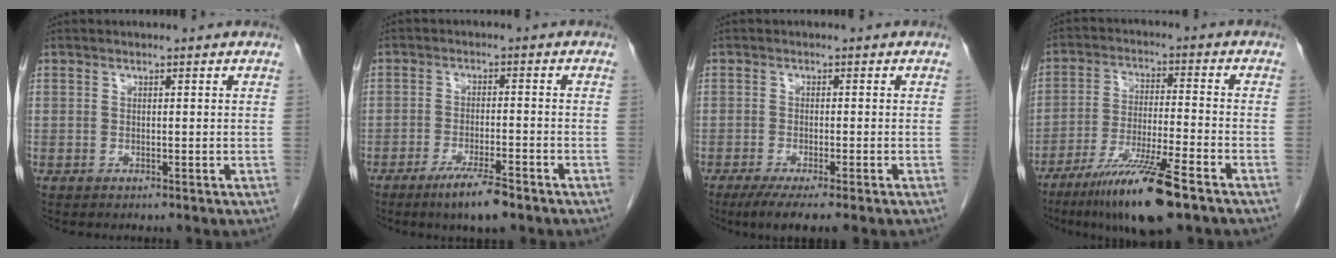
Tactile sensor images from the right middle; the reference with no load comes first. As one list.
[{"total": 6.2, "force": [-4.3, 0.5, 4.4], "torque": [-0.084, -0.011, -0.073]}, {"total": 5.8, "force": [-4.1, 0.1, 4.1], "torque": [-0.060, -0.014, -0.064]}, {"total": 12.8, "force": [-8.4, 0.7, 9.6], "torque": [-0.181, -0.032, -0.148]}]